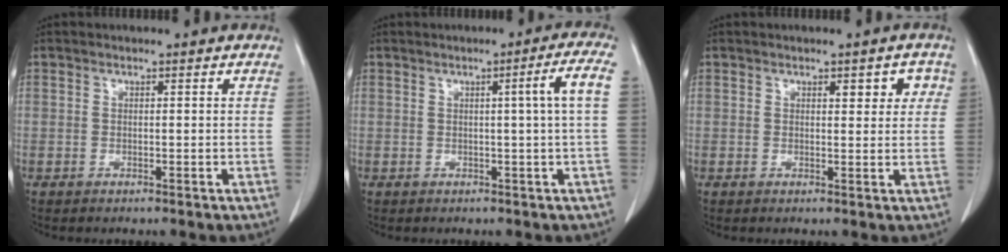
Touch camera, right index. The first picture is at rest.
{"total": 4.7, "force": [0.5, -1.2, 4.5], "torque": [-0.061, 0.001, 0.008]}
{"total": 3.6, "force": [1.5, 1.6, 2.9], "torque": [-0.027, 0.008, 0.016]}